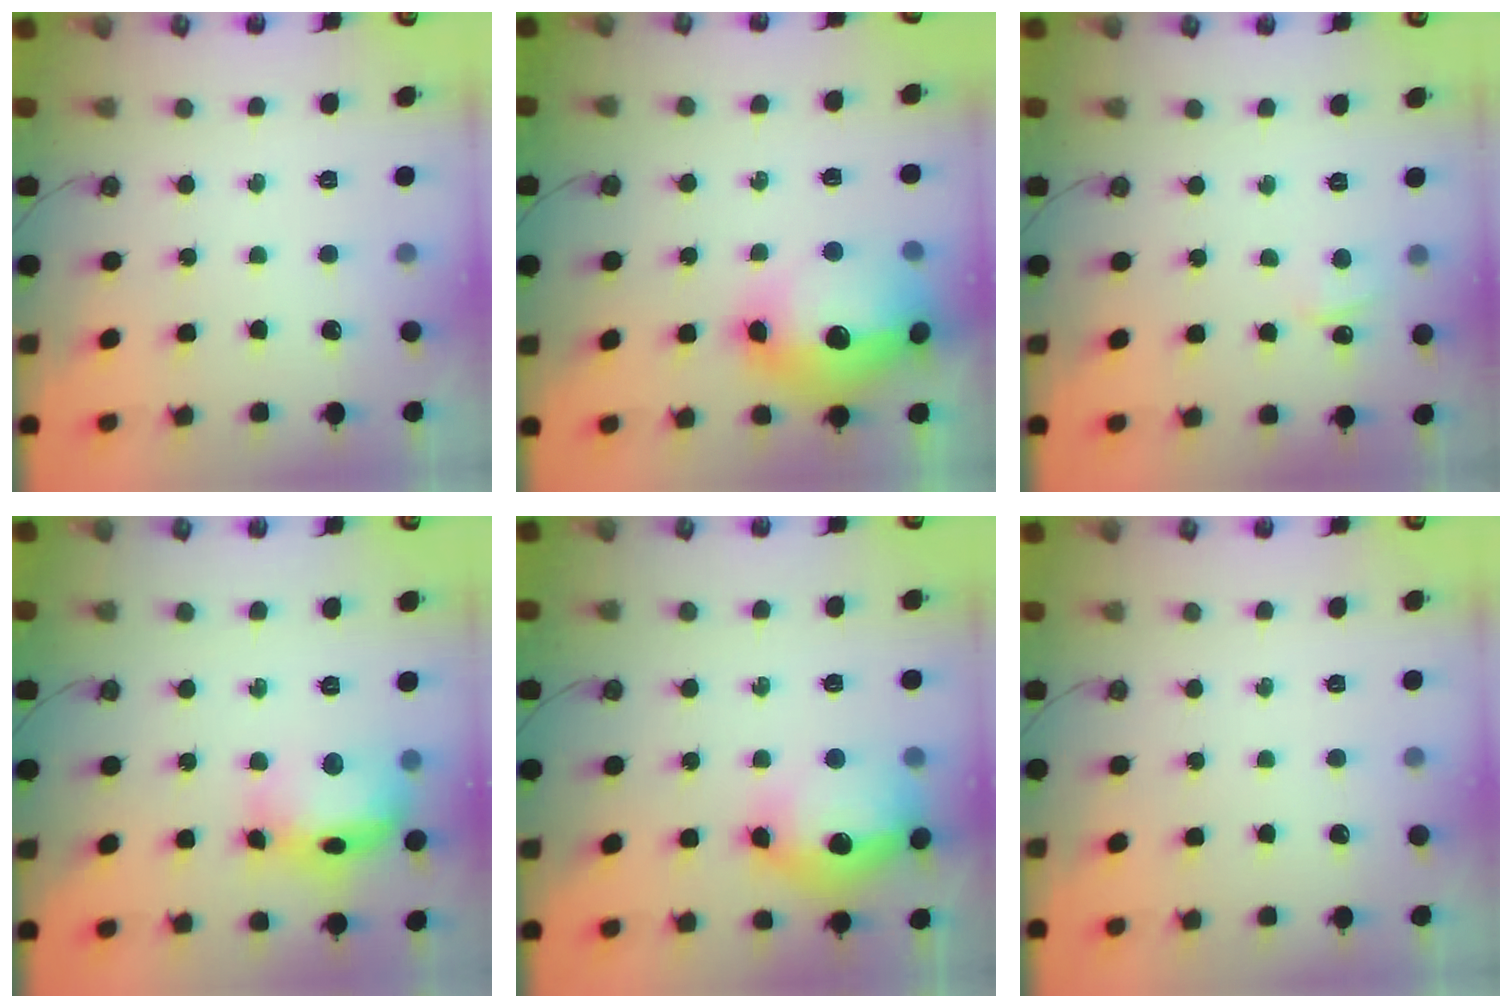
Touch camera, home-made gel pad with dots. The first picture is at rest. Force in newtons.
{"total": 19.1, "press": 19.0, "slide": 1.7}
{"total": 1.6, "press": 1.5, "slide": 0.2}
{"total": 14.3, "press": 14.1, "slide": 2.0}
{"total": 16.2, "press": 16.1, "slide": 1.5}
{"total": 0.0}